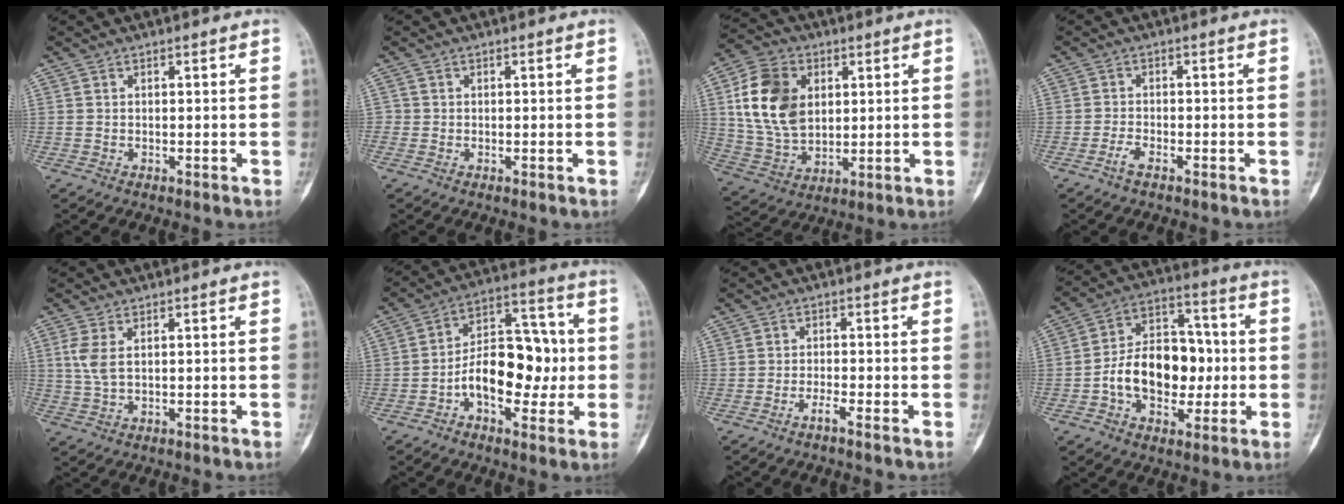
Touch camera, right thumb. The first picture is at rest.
{"total": 0.6, "force": [-0.1, 0.6, 0.1], "torque": [0.004, 0.004, -0.004]}
{"total": 15.6, "force": [3.7, 11.1, 10.4], "torque": [-0.176, -0.004, 0.074]}
{"total": 2.2, "force": [-1.5, 0.5, 1.4], "torque": [-0.036, 0.008, -0.033]}
{"total": 3.7, "force": [0.8, 1.4, 3.3], "torque": [-0.089, 0.003, 0.024]}
{"total": 15.3, "force": [-2.4, 9.1, 12.0], "torque": [-0.157, 0.046, -0.042]}
{"total": 2.1, "force": [-1.6, -0.2, 1.4], "torque": [-0.034, 0.005, -0.034]}
{"total": 15.9, "force": [-2.1, 10.7, 11.5], "torque": [-0.149, 0.039, -0.035]}